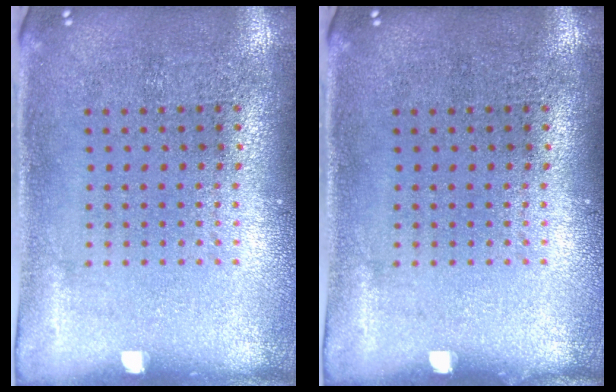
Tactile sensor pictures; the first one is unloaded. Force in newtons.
{"total": 0.0}